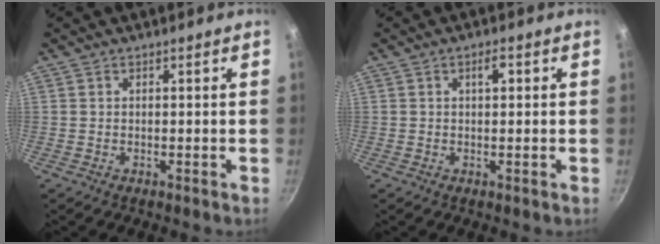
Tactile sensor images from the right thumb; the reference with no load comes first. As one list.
[{"total": 2.4, "force": [0.5, 0.8, 2.1], "torque": [-0.031, 0.002, 0.006]}]